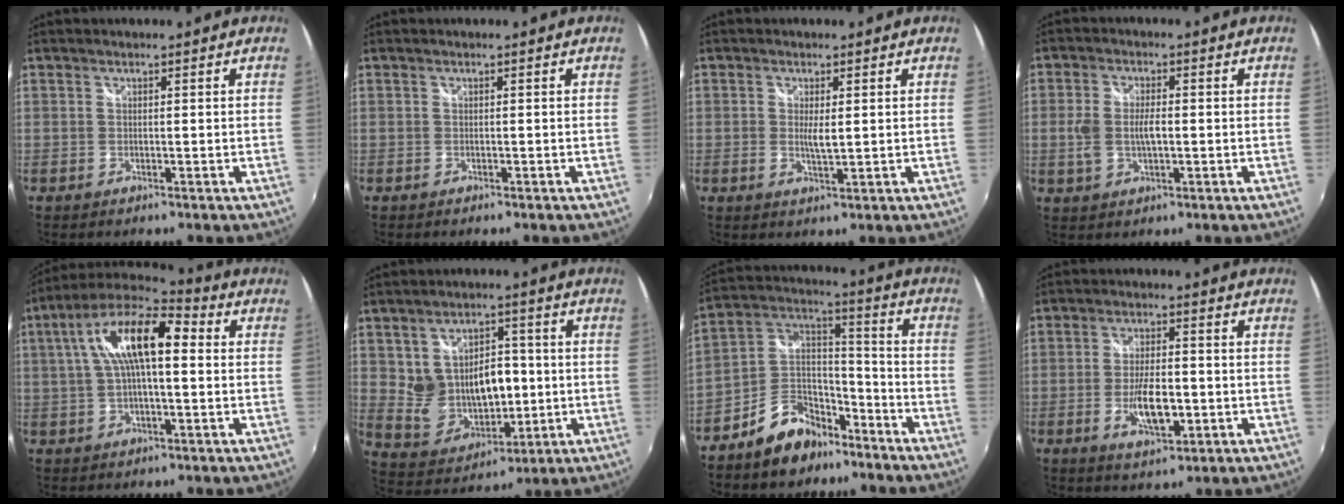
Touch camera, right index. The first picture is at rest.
{"total": 0.6, "force": [-0.5, 0.2, 0.2], "torque": [-0.006, -0.003, -0.008]}
{"total": 2.7, "force": [0.2, 0.9, 2.6], "torque": [-0.046, -0.005, 0.004]}
{"total": 6.4, "force": [-0.6, 3.5, 5.3], "torque": [-0.108, -0.002, -0.010]}
{"total": 15.2, "force": [2.4, 5.6, 13.9], "torque": [-0.251, 0.029, 0.030]}
{"total": 12.1, "force": [0.8, 9.1, 7.9], "torque": [-0.150, 0.003, 0.043]}
{"total": 12.3, "force": [-8.6, 7.1, 5.2], "torque": [-0.109, 0.056, -0.140]}
{"total": 8.4, "force": [-2.1, 3.3, 7.4], "torque": [-0.144, -0.007, -0.034]}